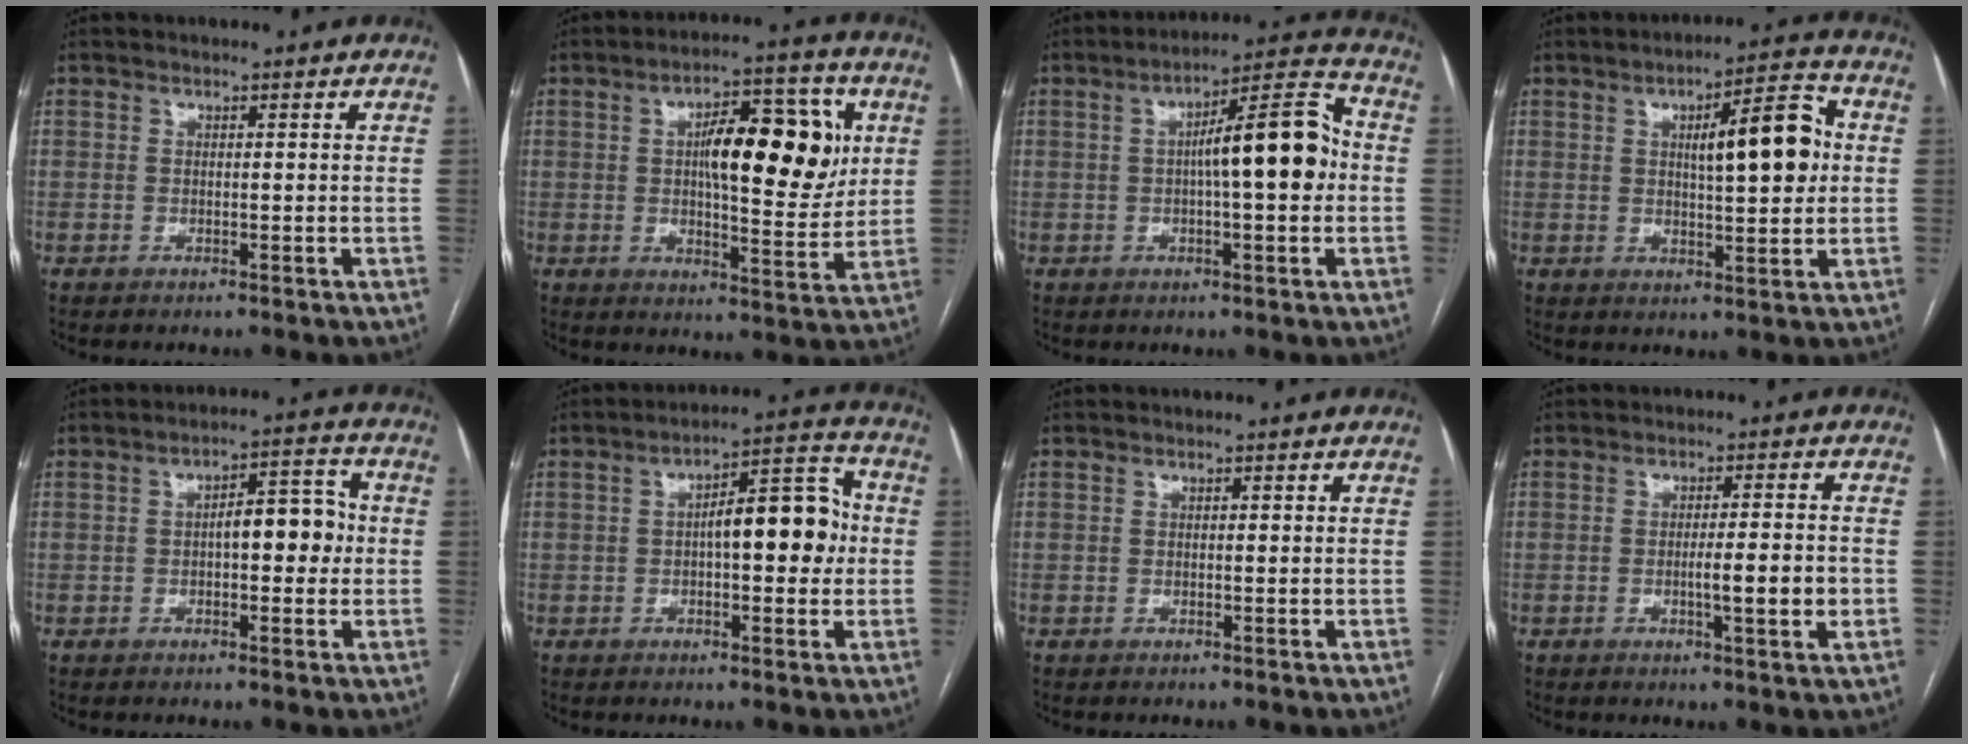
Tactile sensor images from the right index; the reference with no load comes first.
{"total": 14.7, "force": [3.2, 4.6, 13.5], "torque": [-0.196, 0.024, 0.047]}
{"total": 11.9, "force": [0.2, 2.2, 11.7], "torque": [-0.177, 0.032, 0.001]}
{"total": 10.6, "force": [1.8, 2.5, 10.2], "torque": [-0.146, 0.022, 0.028]}
{"total": 6.9, "force": [-0.1, 2.6, 6.3], "torque": [-0.086, 0.026, -0.004]}
{"total": 10.4, "force": [0.2, 3.3, 9.8], "torque": [-0.143, 0.034, 0.003]}
{"total": 0.0}
{"total": 5.6, "force": [-1.2, 0.2, 5.5], "torque": [-0.085, -0.006, -0.016]}